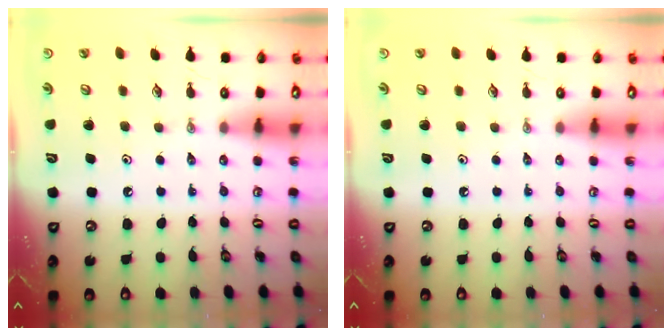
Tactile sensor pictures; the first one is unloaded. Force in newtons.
{"total": 0.0}